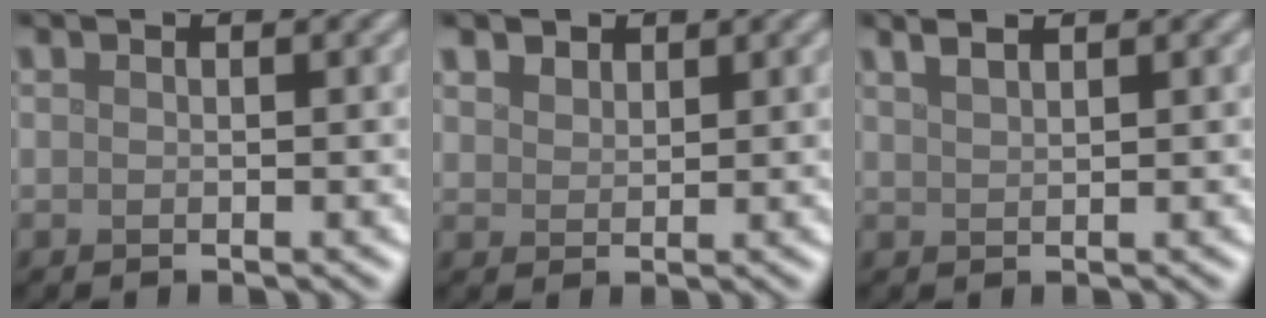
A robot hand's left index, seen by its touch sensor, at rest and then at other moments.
{"total": 2.0, "force": [1.5, 1.2, 0.5], "torque": [-0.018, -0.003, 0.033]}
{"total": 2.2, "force": [1.7, 0.8, 1.2], "torque": [-0.006, 0.007, 0.013]}